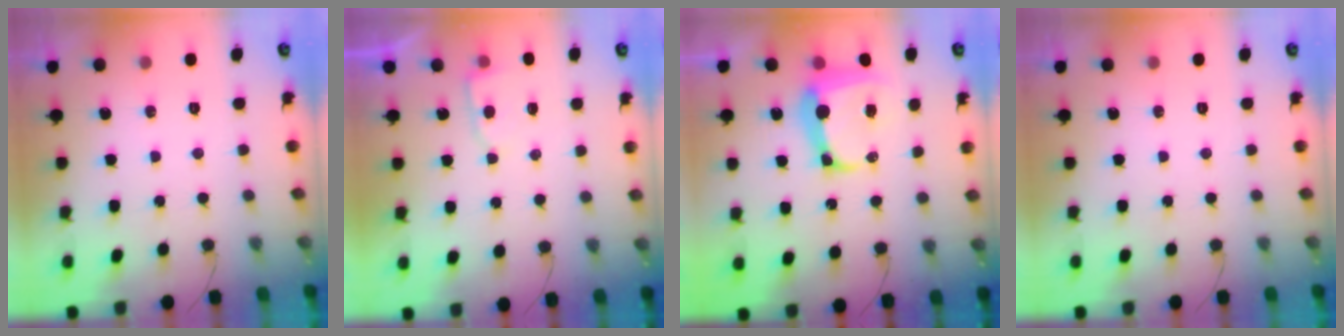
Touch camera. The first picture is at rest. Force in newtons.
{"total": 2.8, "press": 2.8, "slide": 0.4}
{"total": 11.7, "press": 11.7, "slide": 1.0}
{"total": 0.0}